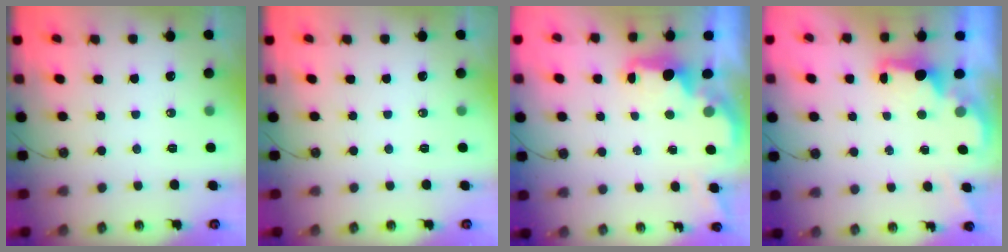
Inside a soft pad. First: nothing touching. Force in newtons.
{"total": 0.0}
{"total": 1.8, "press": 1.7, "slide": 0.6}
{"total": 1.6, "press": 1.5, "slide": 0.6}